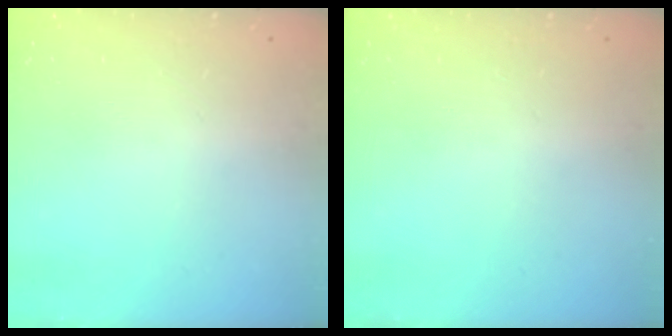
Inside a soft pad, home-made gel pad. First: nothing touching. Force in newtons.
{"total": 0.0}